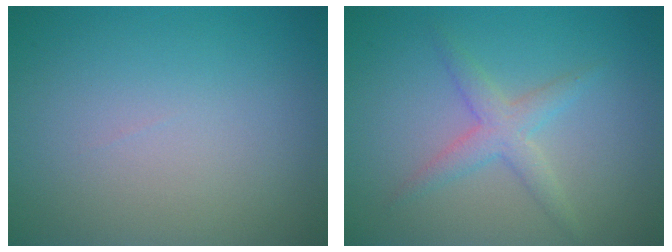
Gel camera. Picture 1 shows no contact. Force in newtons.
{"total": 2.5, "press": 2.5, "slide": 0.0}